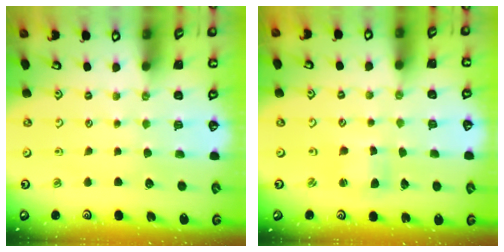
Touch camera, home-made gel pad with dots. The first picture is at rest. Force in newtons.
{"total": 2.9, "press": 2.9, "slide": 0.3}